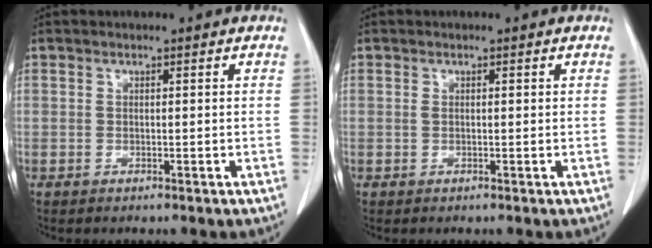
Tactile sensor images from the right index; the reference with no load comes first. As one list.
[{"total": 0.7, "force": [0.1, 0.2, 0.6], "torque": [-0.017, 0.005, 0.005]}]